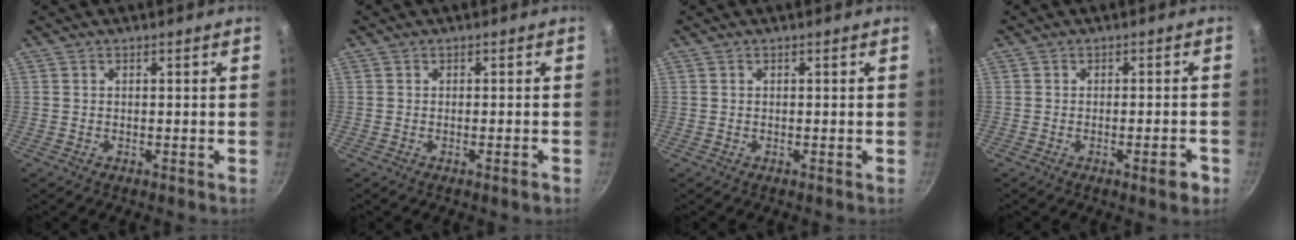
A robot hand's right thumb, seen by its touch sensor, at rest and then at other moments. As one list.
[{"total": 1.3, "force": [-0.7, 0.0, 1.1], "torque": [-0.021, 0.006, -0.011]}, {"total": 0.0}, {"total": 3.8, "force": [-1.8, 0.9, 3.2], "torque": [-0.033, 0.011, -0.020]}]